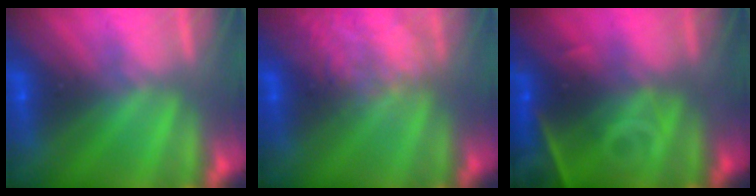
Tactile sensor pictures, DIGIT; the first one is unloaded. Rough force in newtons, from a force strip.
{"total": 2.0}
{"total": 7.2}